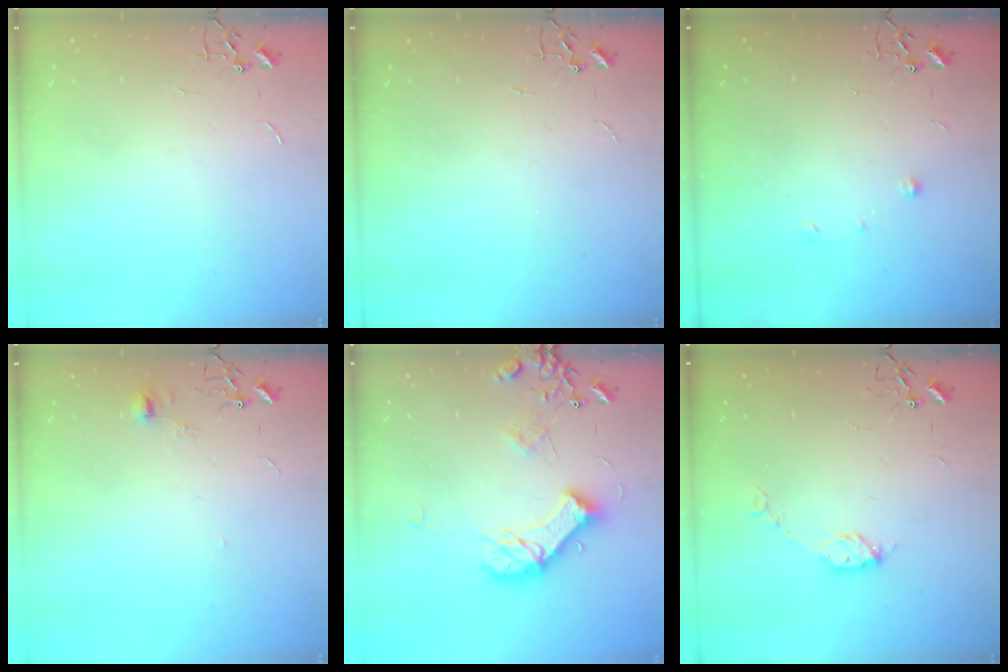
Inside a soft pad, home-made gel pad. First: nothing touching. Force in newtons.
{"total": 0.0}
{"total": 5.0, "press": 4.9, "slide": 0.8}
{"total": 5.5, "press": 5.5, "slide": 0.6}
{"total": 14.3, "press": 14.2, "slide": 2.0}
{"total": 6.3, "press": 6.3, "slide": 0.6}